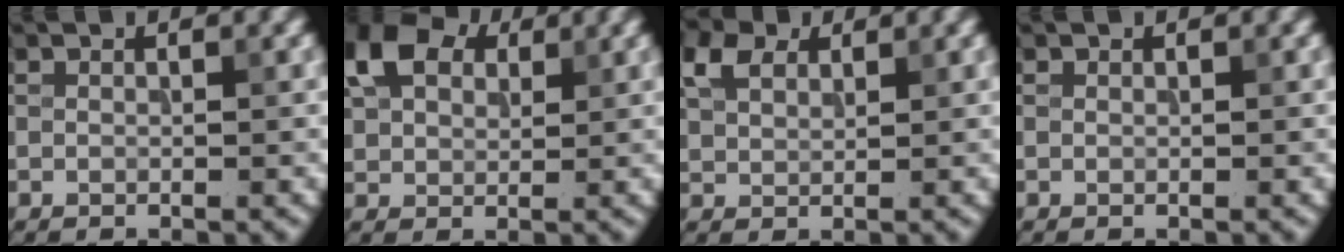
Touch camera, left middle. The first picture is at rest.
{"total": 6.4, "force": [3.0, 4.1, 3.9], "torque": [-0.091, 0.016, 0.049]}
{"total": 3.7, "force": [2.0, 2.4, 2.1], "torque": [-0.055, 0.010, 0.040]}
{"total": 0.0}